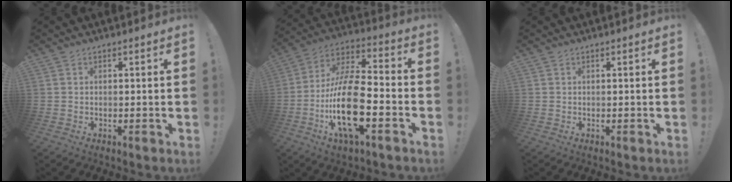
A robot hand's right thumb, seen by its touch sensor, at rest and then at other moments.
{"total": 22.4, "force": [-6.4, 9.1, 19.5], "torque": [-0.379, 0.026, -0.109]}
{"total": 0.0}